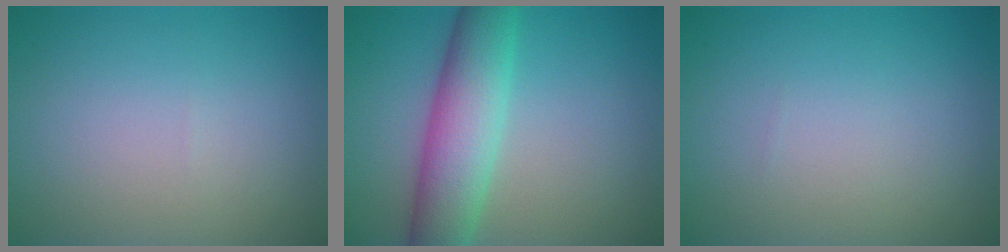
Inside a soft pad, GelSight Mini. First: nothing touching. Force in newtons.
{"total": 6.8, "press": 6.8, "slide": 0.1}
{"total": 0.0}